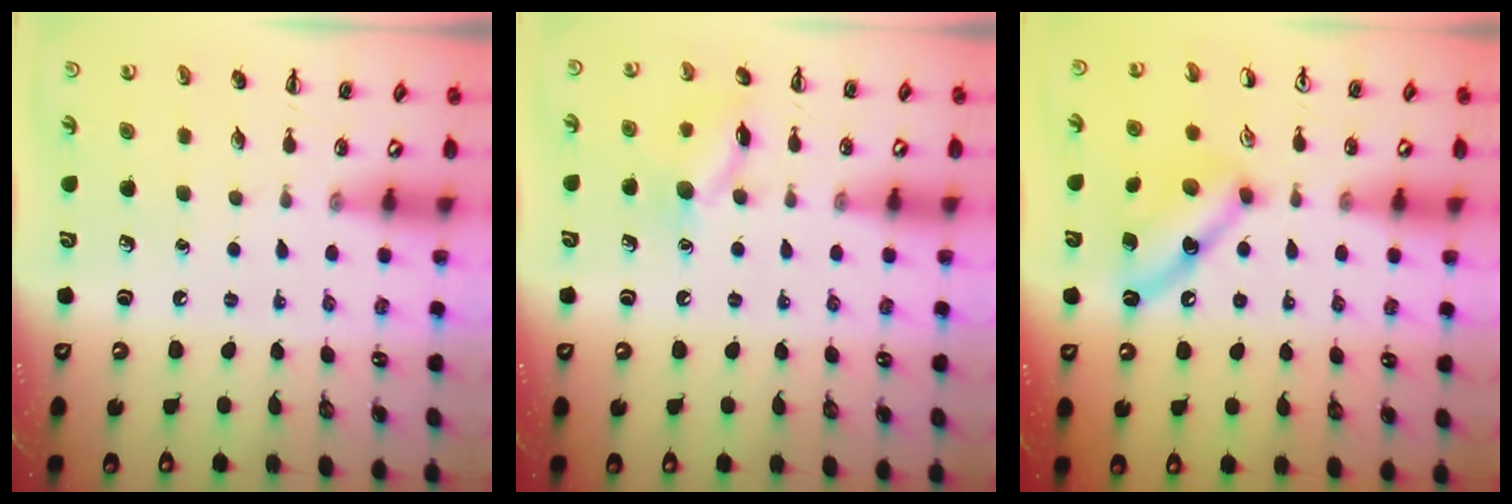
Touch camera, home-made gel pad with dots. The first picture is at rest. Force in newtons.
{"total": 10.2, "press": 10.2, "slide": 0.5}
{"total": 10.3, "press": 10.3, "slide": 0.5}